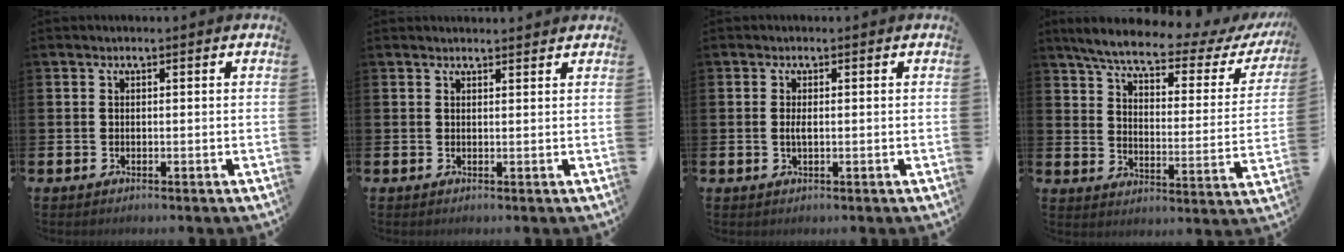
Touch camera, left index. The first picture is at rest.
{"total": 1.0, "force": [1.0, 0.0, -0.1], "torque": [0.014, -0.008, 0.016]}
{"total": 1.2, "force": [-0.1, 0.4, 1.1], "torque": [-0.019, 0.001, -0.003]}
{"total": 6.9, "force": [5.6, 1.3, 3.9], "torque": [-0.097, -0.034, 0.089]}